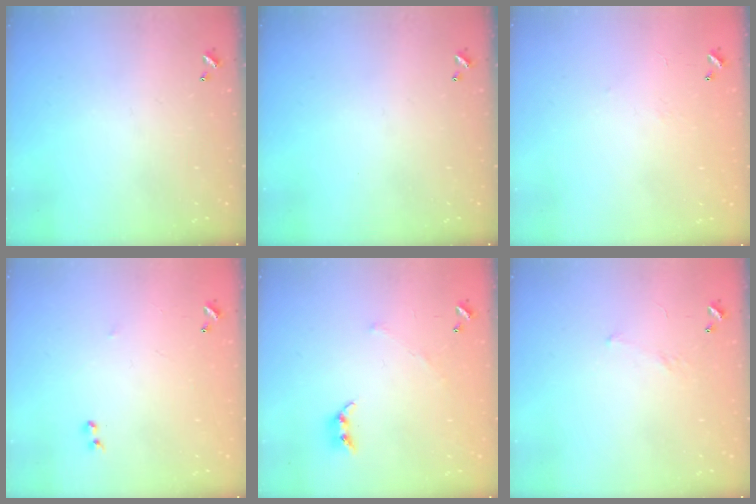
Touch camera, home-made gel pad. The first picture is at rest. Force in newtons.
{"total": 0.0}
{"total": 7.3, "press": 7.3, "slide": 0.6}
{"total": 6.8, "press": 6.8, "slide": 0.8}
{"total": 3.9, "press": 3.8, "slide": 0.8}
{"total": 5.5, "press": 5.4, "slide": 0.9}